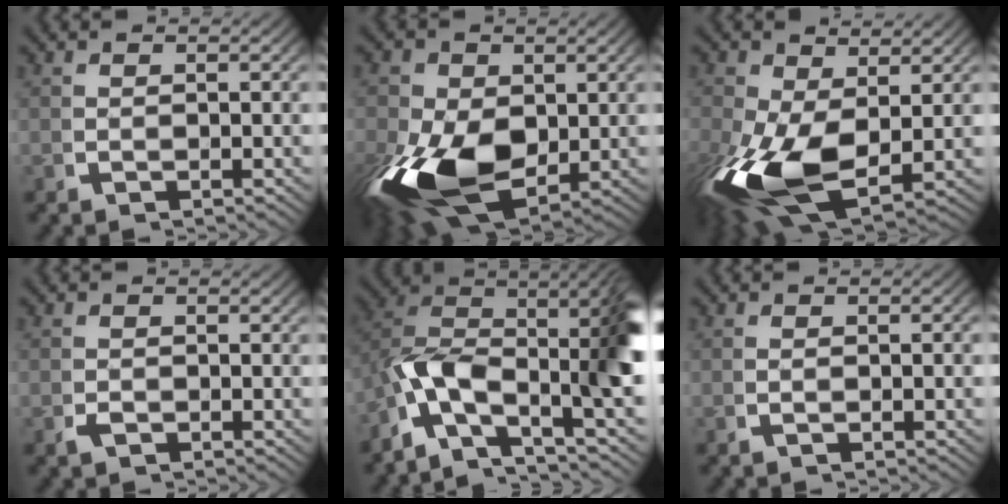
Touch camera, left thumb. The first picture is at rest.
{"total": 14.3, "force": [-3.2, 9.4, 10.3], "torque": [-0.238, -0.080, -0.021]}
{"total": 12.2, "force": [-2.3, 7.4, 9.4], "torque": [-0.215, -0.064, -0.010]}
{"total": 0.9, "force": [-0.5, 0.6, 0.5], "torque": [-0.013, -0.006, -0.009]}
{"total": 13.4, "force": [-0.8, 9.0, 9.9], "torque": [-0.207, -0.048, -0.009]}
{"total": 0.7, "force": [-0.3, 0.1, 0.6], "torque": [-0.013, 0.000, -0.006]}